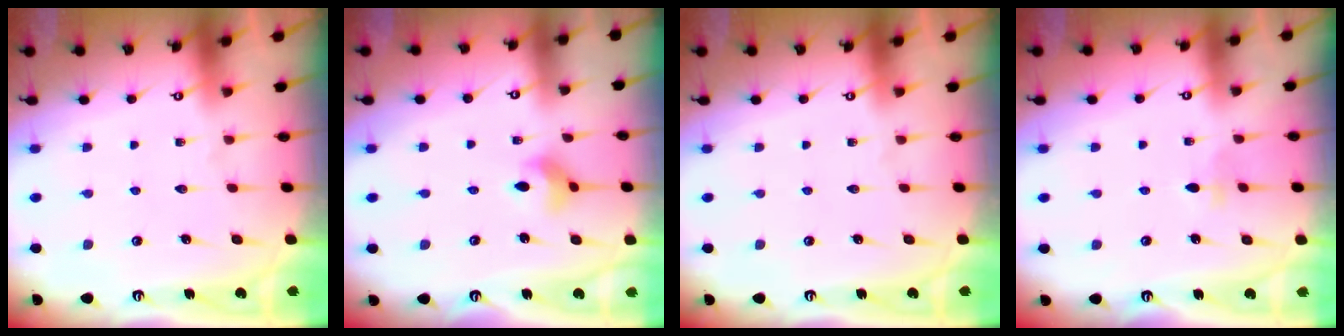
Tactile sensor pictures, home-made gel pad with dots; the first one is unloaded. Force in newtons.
{"total": 5.3, "press": 5.2, "slide": 0.8}
{"total": 0.0}
{"total": 2.7, "press": 2.6, "slide": 0.6}